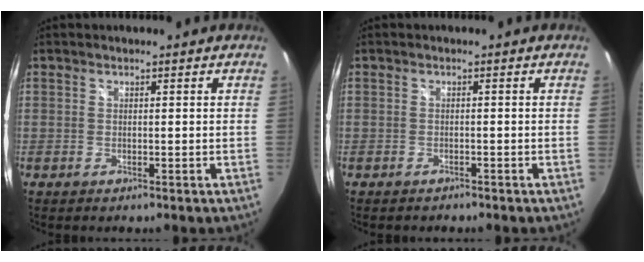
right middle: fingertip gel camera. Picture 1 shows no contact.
{"total": 1.2, "force": [-1.1, 0.5, 0.2], "torque": [-0.007, -0.002, -0.017]}